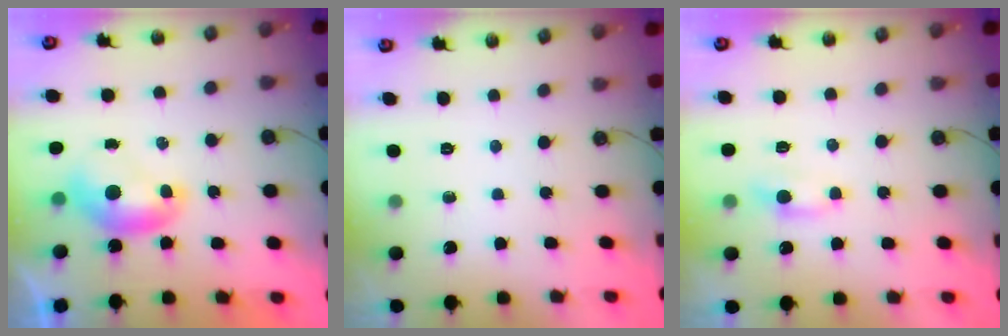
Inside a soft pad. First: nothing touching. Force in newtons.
{"total": 0.0}
{"total": 0.0}